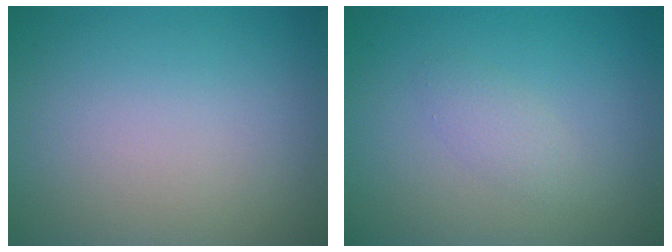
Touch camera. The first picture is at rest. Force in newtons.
{"total": 1.4, "press": 1.4, "slide": 0.1}